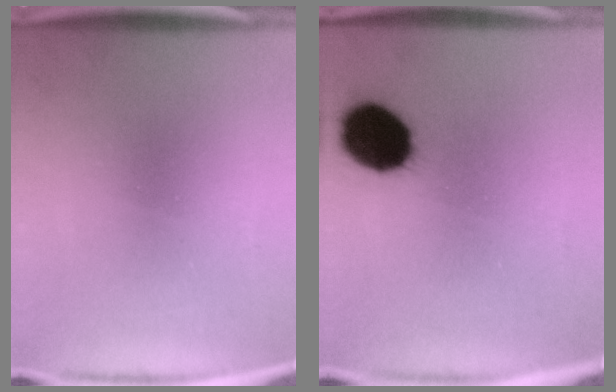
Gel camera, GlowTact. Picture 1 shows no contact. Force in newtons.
{"total": 15.4}